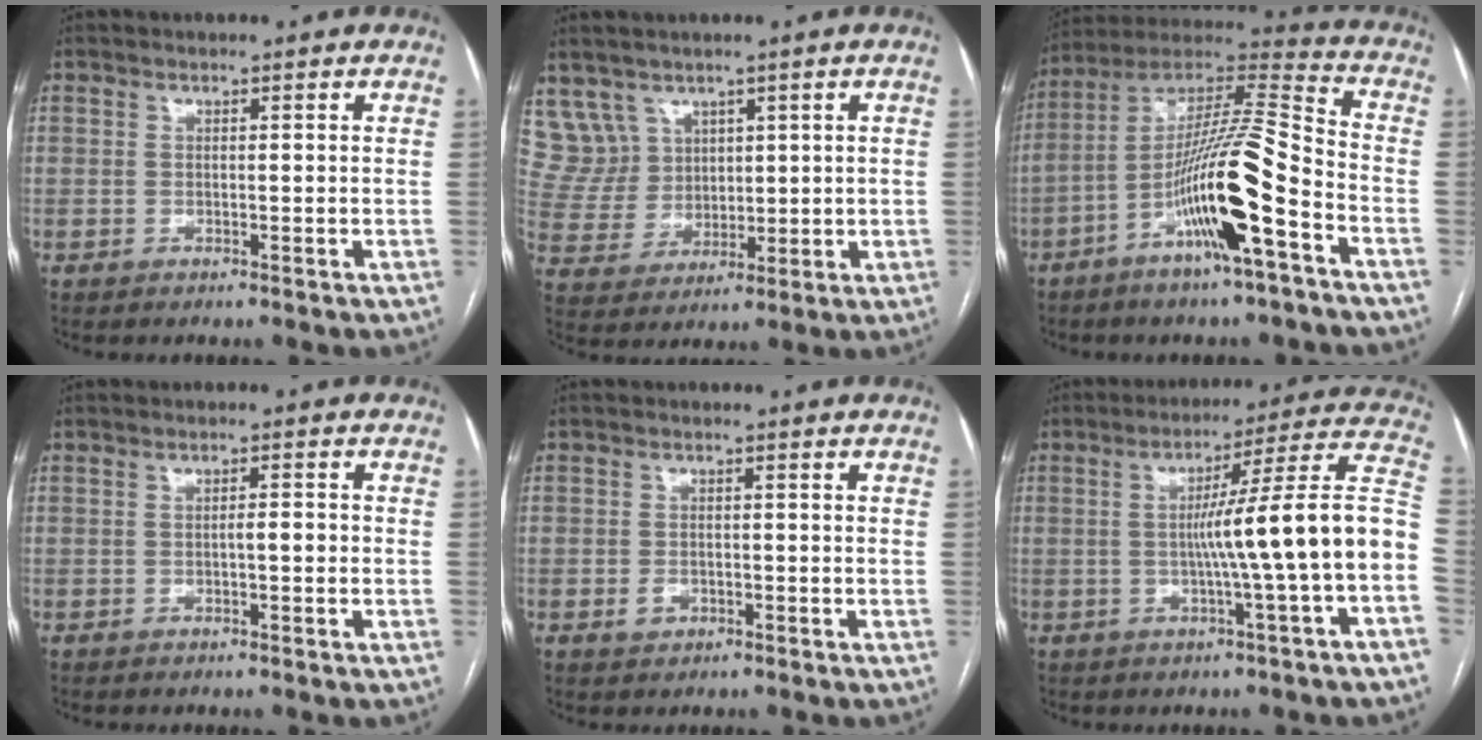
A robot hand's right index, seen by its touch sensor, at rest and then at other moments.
{"total": 7.6, "force": [4.9, 5.9, -0.1], "torque": [-0.005, 0.025, 0.115]}
{"total": 17.4, "force": [-7.0, 1.1, 15.9], "torque": [-0.299, 0.004, -0.123]}
{"total": 1.8, "force": [-0.4, 0.4, 1.7], "torque": [-0.025, 0.004, -0.007]}
{"total": 2.1, "force": [-0.9, 1.5, 1.0], "torque": [-0.015, 0.004, -0.009]}
{"total": 15.1, "force": [-2.3, -1.8, 14.8], "torque": [-0.199, 0.026, -0.041]}